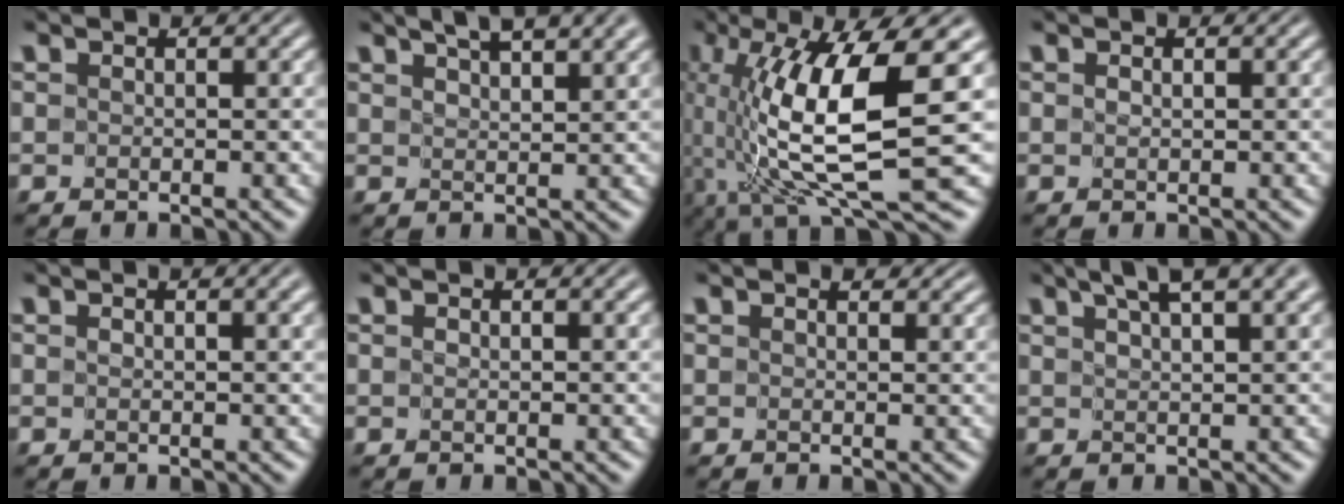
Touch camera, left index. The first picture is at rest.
{"total": 5.9, "force": [4.1, 1.7, 3.9], "torque": [-0.032, 0.028, 0.039]}
{"total": 12.0, "force": [-0.2, 3.2, 11.6], "torque": [-0.212, -0.006, 0.008]}
{"total": 0.0}
{"total": 2.0, "force": [1.1, 0.5, 1.6], "torque": [-0.009, 0.004, 0.013]}
{"total": 0.8, "force": [0.6, 0.0, 0.6], "torque": [-0.002, -0.003, 0.011]}
{"total": 1.8, "force": [1.4, 0.7, 0.9], "torque": [-0.007, 0.001, 0.018]}
{"total": 5.4, "force": [3.7, 1.1, 3.8], "torque": [-0.043, 0.025, 0.043]}